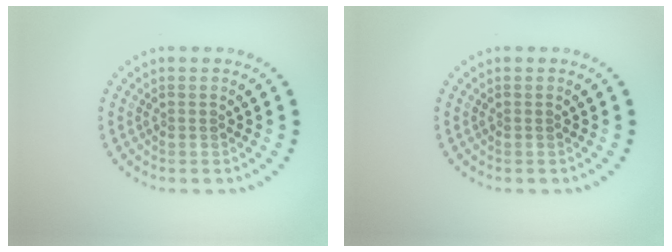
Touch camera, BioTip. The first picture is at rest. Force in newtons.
{"total": 0.0}